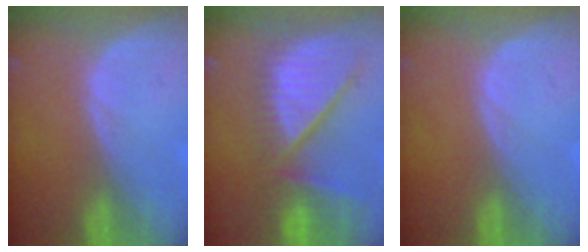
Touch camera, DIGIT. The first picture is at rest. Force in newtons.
{"total": 12.6, "press": 10.7, "slide": 6.7}
{"total": 0.0}